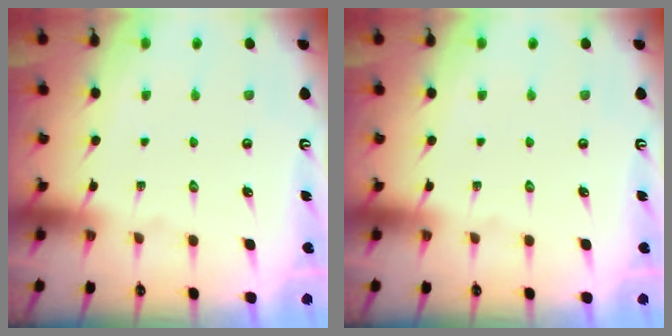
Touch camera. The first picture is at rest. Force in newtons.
{"total": 0.0}